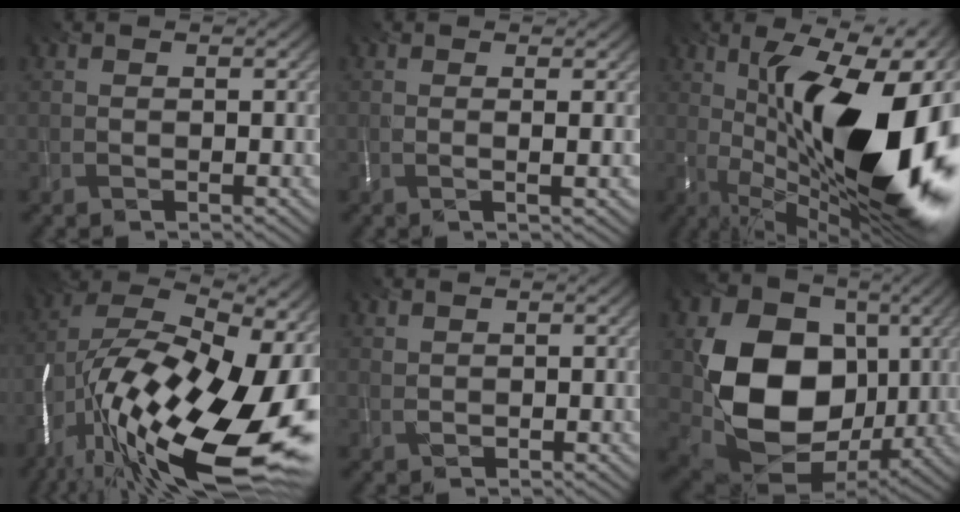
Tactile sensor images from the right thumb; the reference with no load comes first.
{"total": 1.7, "force": [0.6, 0.1, 1.6], "torque": [-0.027, 0.000, 0.005]}
{"total": 19.8, "force": [-1.4, 8.6, 17.7], "torque": [-0.252, 0.006, -0.045]}
{"total": 22.3, "force": [-8.4, 9.3, 18.4], "torque": [-0.337, 0.001, -0.163]}
{"total": 0.7, "force": [0.5, 0.5, 0.0], "torque": [-0.003, 0.001, 0.015]}
{"total": 16.0, "force": [0.1, 12.2, 10.4], "torque": [-0.206, -0.027, 0.006]}